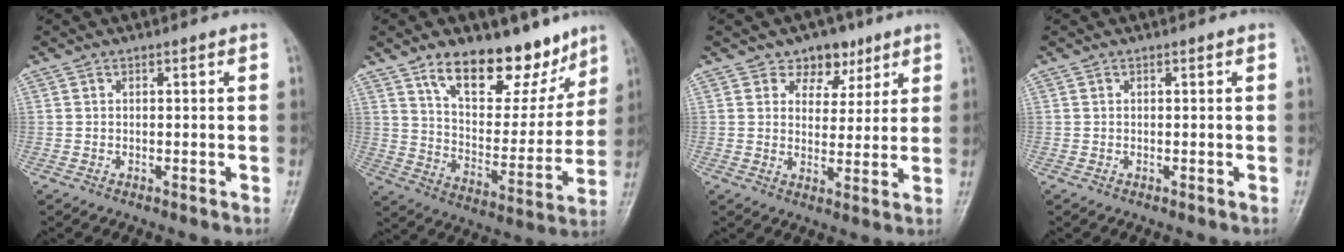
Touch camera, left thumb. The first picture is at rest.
{"total": 18.3, "force": [12.6, 8.9, 9.9], "torque": [-0.084, -0.075, 0.206]}
{"total": 6.4, "force": [4.1, 4.6, 1.8], "torque": [0.009, -0.017, 0.062]}
{"total": 0.0}